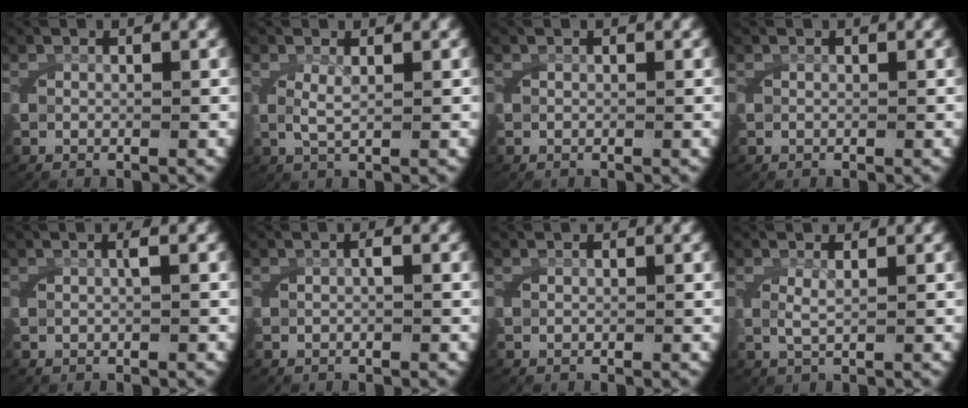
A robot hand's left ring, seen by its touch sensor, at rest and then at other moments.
{"total": 1.8, "force": [0.6, 0.4, 1.6], "torque": [-0.041, -0.005, 0.017]}
{"total": 0.0}
{"total": 0.0}
{"total": 0.8, "force": [0.0, -0.1, 0.8], "torque": [-0.015, 0.004, 0.000]}
{"total": 0.5, "force": [-0.1, 0.1, 0.5], "torque": [-0.009, 0.004, -0.003]}
{"total": 0.0}
{"total": 1.5, "force": [0.6, 0.2, 1.4], "torque": [-0.035, -0.004, 0.017]}